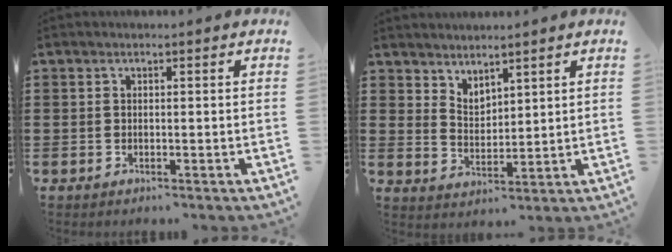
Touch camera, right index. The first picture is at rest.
{"total": 3.1, "force": [3.0, 0.9, -0.3], "torque": [-0.006, -0.005, 0.059]}